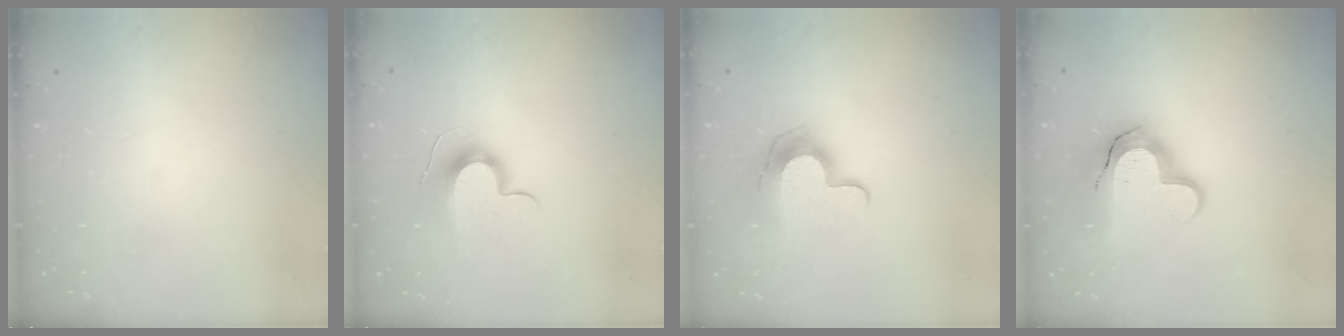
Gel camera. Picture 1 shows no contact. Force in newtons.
{"total": 10.8, "press": 10.8, "slide": 0.2}
{"total": 11.5, "press": 11.5, "slide": 0.4}
{"total": 14.2, "press": 14.1, "slide": 1.0}